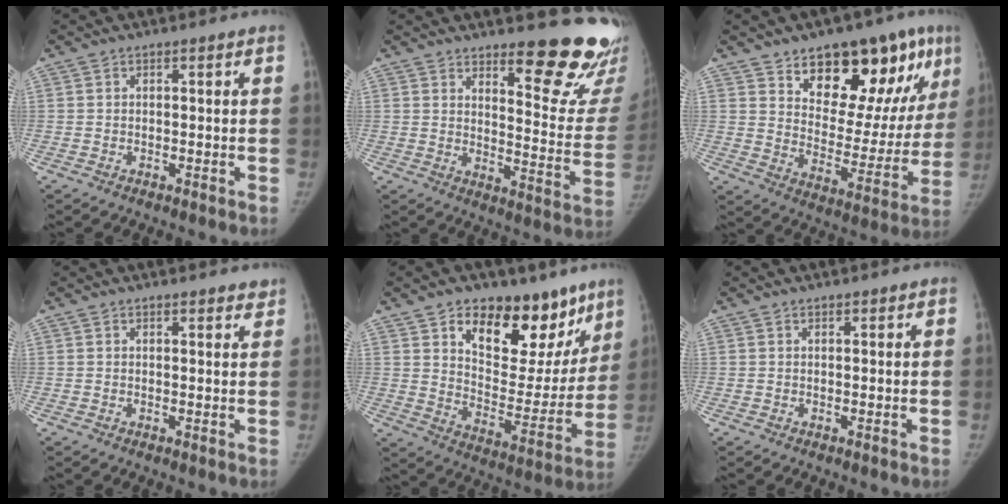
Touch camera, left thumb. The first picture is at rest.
{"total": 18.4, "force": [14.2, 4.6, 10.9], "torque": [-0.097, -0.137, 0.175]}
{"total": 22.2, "force": [12.4, 10.9, 14.9], "torque": [-0.145, -0.054, 0.187]}
{"total": 2.9, "force": [2.6, 0.8, 0.9], "torque": [0.004, -0.010, 0.027]}
{"total": 21.5, "force": [13.0, 12.0, 12.4], "torque": [-0.107, -0.068, 0.198]}
{"total": 0.5, "force": [0.5, 0.2, 0.2], "torque": [-0.006, -0.003, 0.008]}